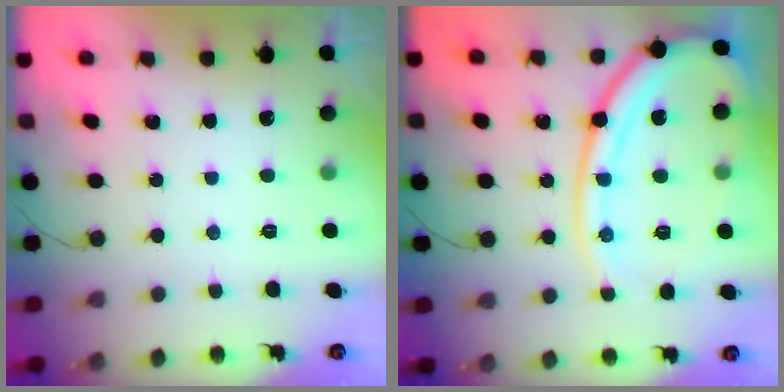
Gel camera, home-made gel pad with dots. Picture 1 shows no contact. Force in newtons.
{"total": 16.8, "press": 16.7, "slide": 1.5}